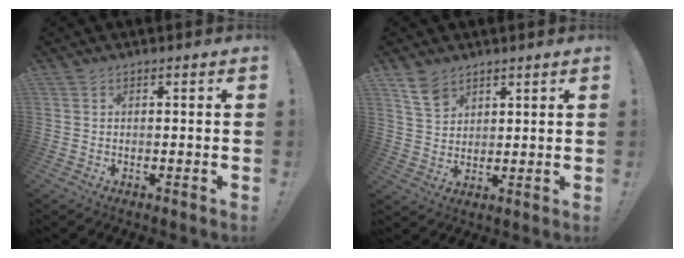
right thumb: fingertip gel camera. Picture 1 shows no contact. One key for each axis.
{"total": 7.0, "fx": 5.1, "fy": 4.2, "fz": 2.5, "tx": -0.039, "ty": -0.028, "tz": 0.099}